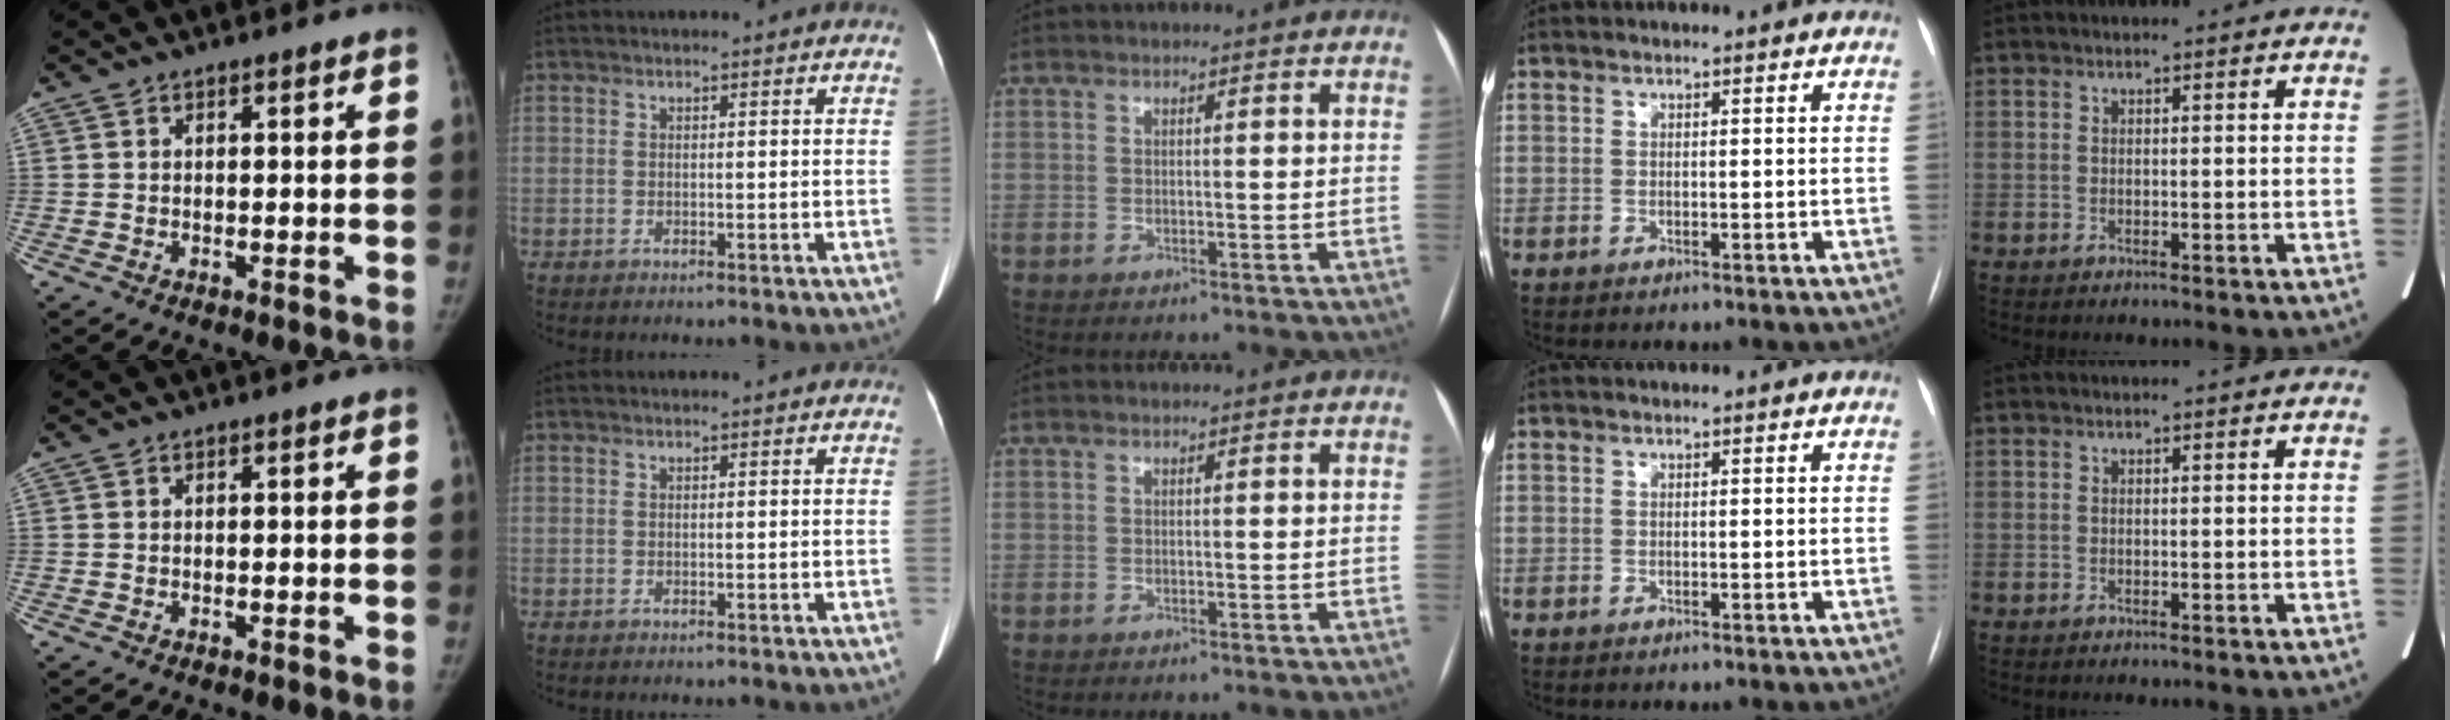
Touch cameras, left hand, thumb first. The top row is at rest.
{}